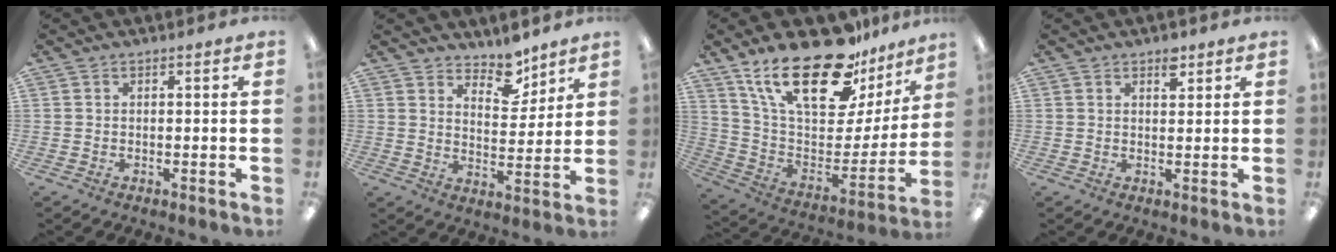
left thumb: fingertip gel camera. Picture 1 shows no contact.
{"total": 8.1, "force": [6.9, 3.5, 2.4], "torque": [-0.021, -0.051, 0.123]}
{"total": 26.4, "force": [18.7, 10.5, 15.4], "torque": [-0.272, -0.121, 0.325]}
{"total": 3.2, "force": [2.2, 1.5, 1.7], "torque": [-0.004, -0.013, 0.033]}